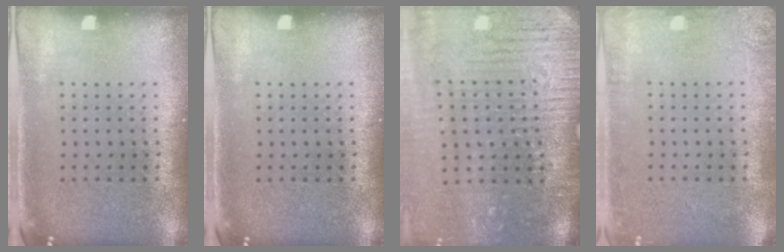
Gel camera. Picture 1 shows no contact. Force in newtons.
{"total": 0.0}
{"total": 3.9, "press": 3.8, "slide": 0.9}
{"total": 2.0, "press": 2.0, "slide": 0.3}